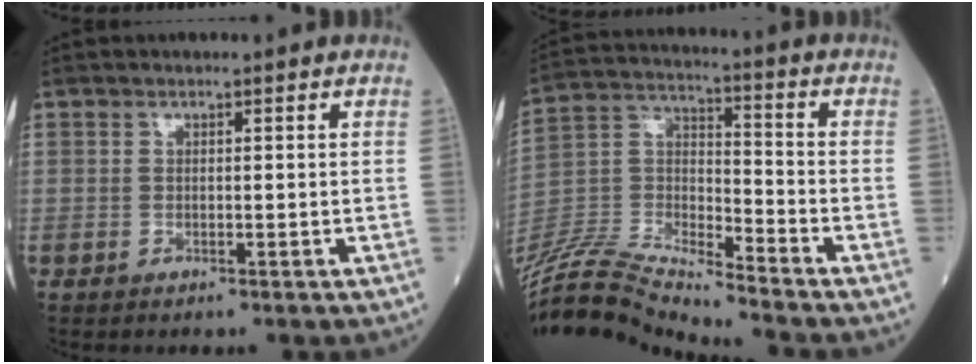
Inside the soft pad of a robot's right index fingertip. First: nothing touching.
{"total": 16.8, "force": [-16.2, -0.8, 4.3], "torque": [-0.090, 0.029, -0.304]}